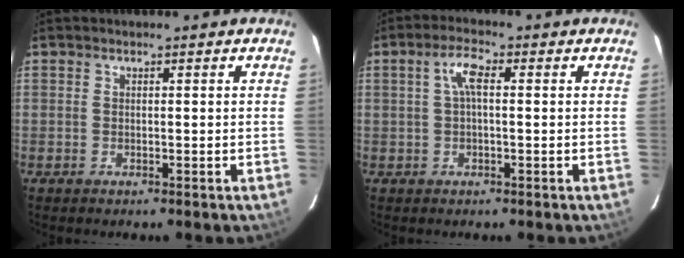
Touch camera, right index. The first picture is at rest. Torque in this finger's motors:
{"motor_torque": [0.58, -0.15, 0.29, 0.09]}